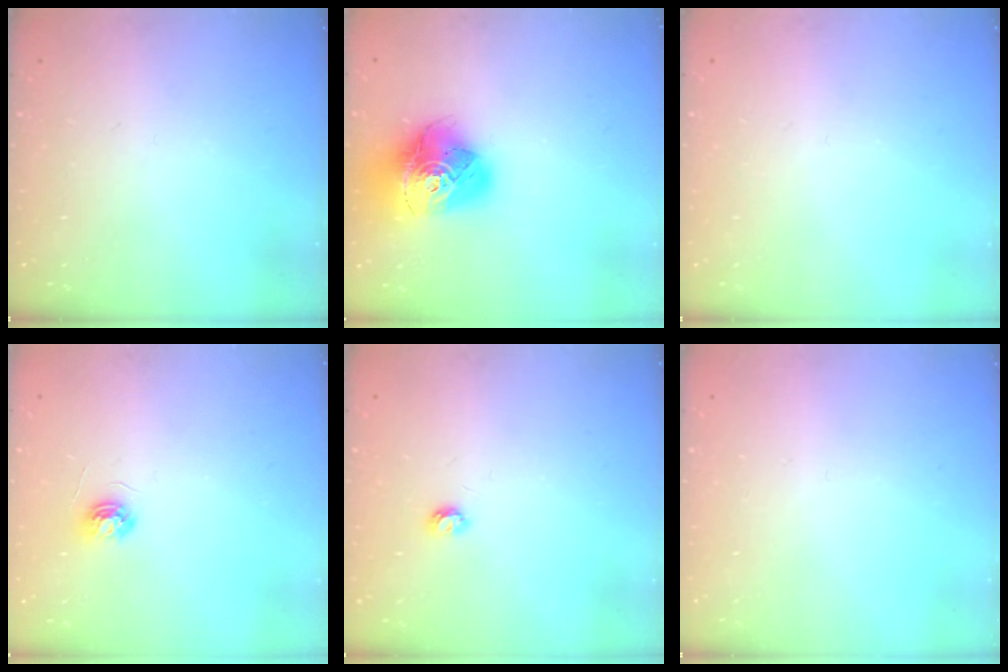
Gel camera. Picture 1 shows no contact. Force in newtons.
{"total": 18.0, "press": 17.9, "slide": 1.9}
{"total": 0.0}
{"total": 4.4, "press": 4.4, "slide": 0.5}
{"total": 3.4, "press": 3.4, "slide": 0.5}
{"total": 0.0}